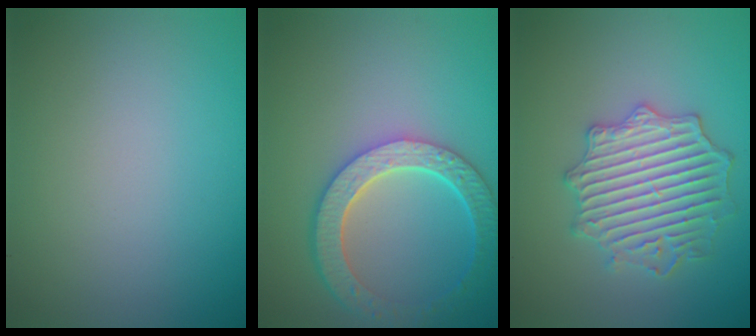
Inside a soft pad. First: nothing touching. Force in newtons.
{"total": 5.9, "press": 4.5, "slide": 3.8}
{"total": 4.7, "press": 4.6, "slide": 0.9}